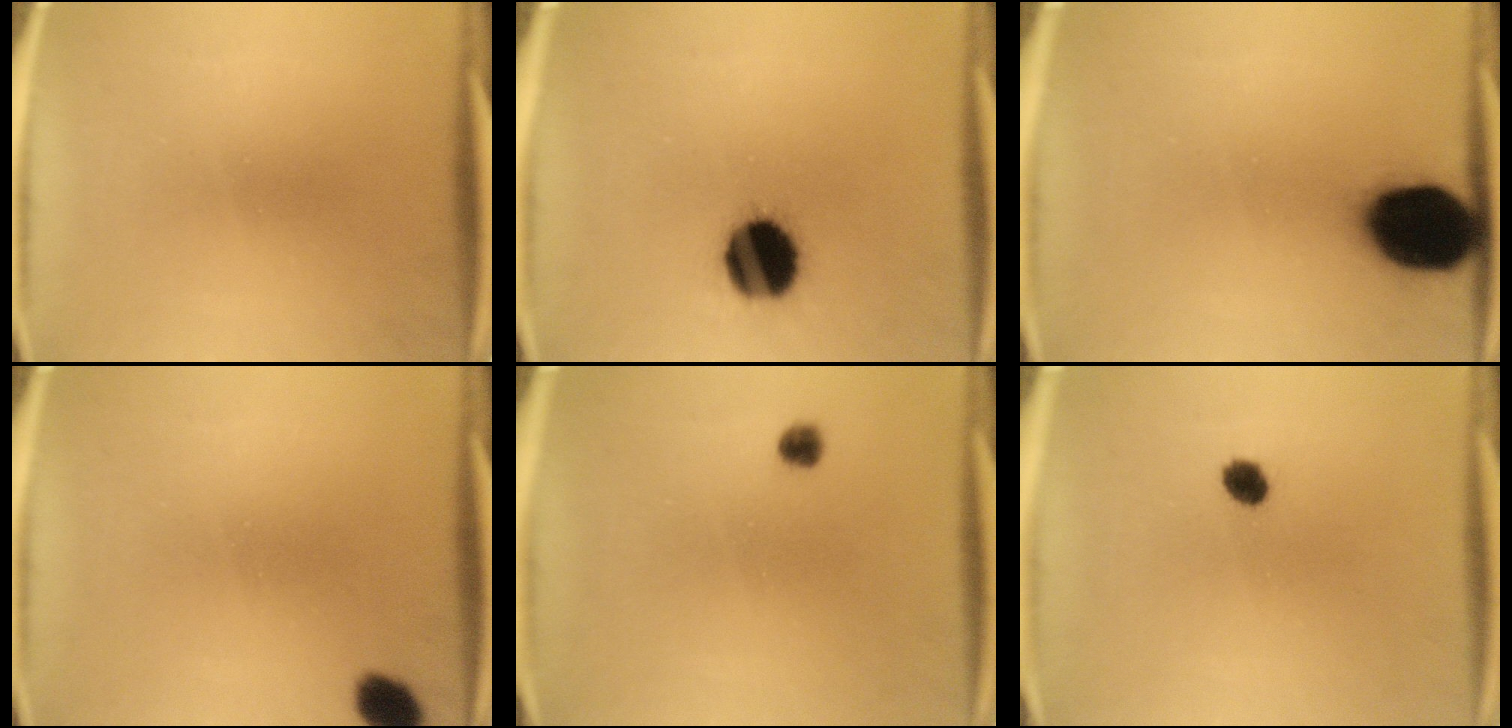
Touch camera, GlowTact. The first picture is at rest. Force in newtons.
{"total": 15.0}
{"total": 17.6}
{"total": 4.3}
{"total": 2.4}
{"total": 2.9}